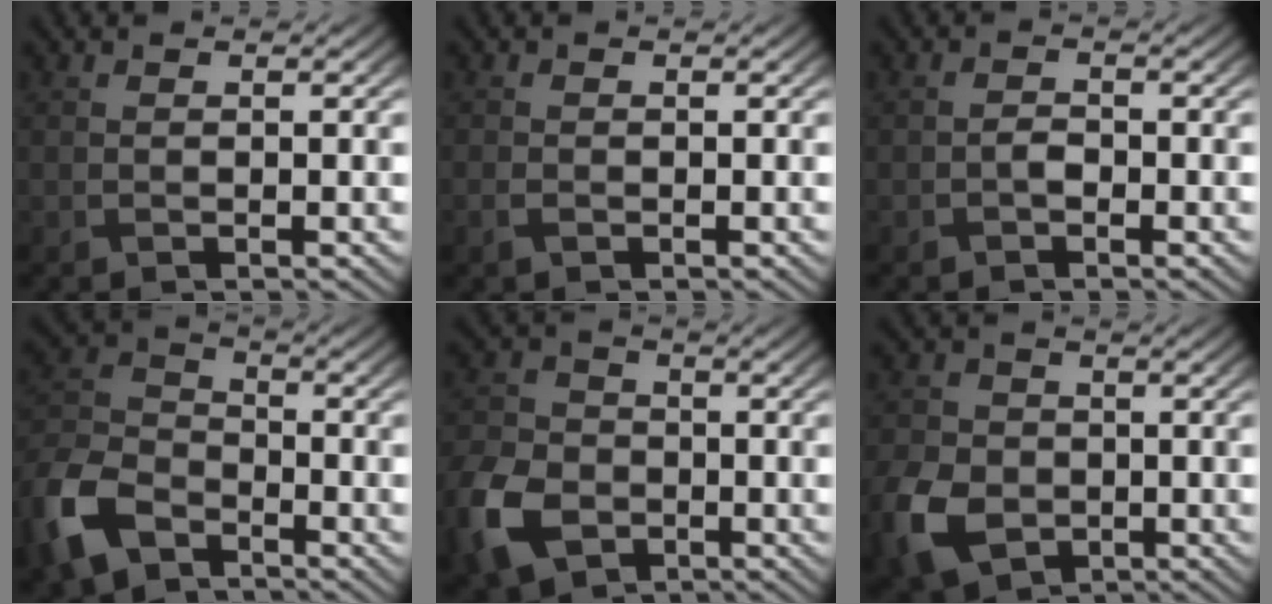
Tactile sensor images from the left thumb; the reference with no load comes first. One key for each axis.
{"total": 1.2, "fx": -0.6, "fy": 0.8, "fz": 0.7, "tx": -0.018, "ty": -0.002, "tz": -0.013}
{"total": 1.3, "fx": -0.6, "fy": 0.8, "fz": 0.8, "tx": -0.017, "ty": 0.003, "tz": -0.014}
{"total": 10.7, "fx": -6.5, "fy": 6.4, "fz": 5.5, "tx": -0.145, "ty": -0.017, "tz": -0.151}
{"total": 10.5, "fx": -4.4, "fy": 7.7, "fz": 5.6, "tx": -0.163, "ty": -0.031, "tz": -0.095}
{"total": 8.7, "fx": -2.9, "fy": 6.8, "fz": 4.7, "tx": -0.141, "ty": -0.027, "tz": -0.061}